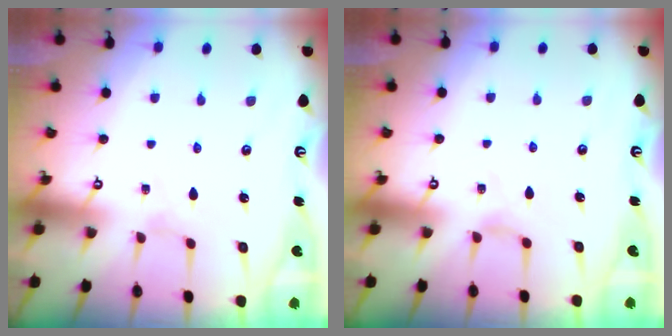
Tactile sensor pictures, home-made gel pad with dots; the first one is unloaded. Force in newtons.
{"total": 1.2, "press": 1.2, "slide": 0.3}